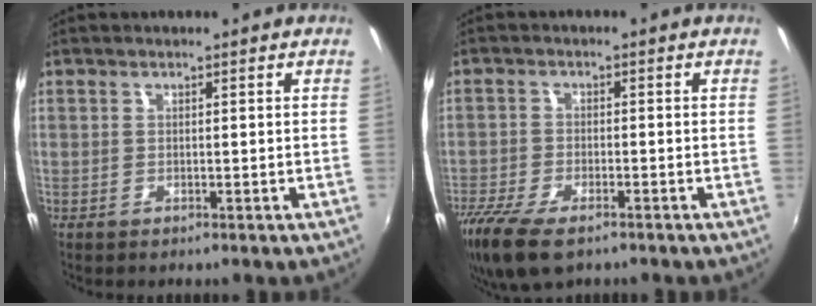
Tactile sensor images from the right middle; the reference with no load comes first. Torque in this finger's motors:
{"motor_torque": [1.09, -1.04, 0.42, 0.15]}